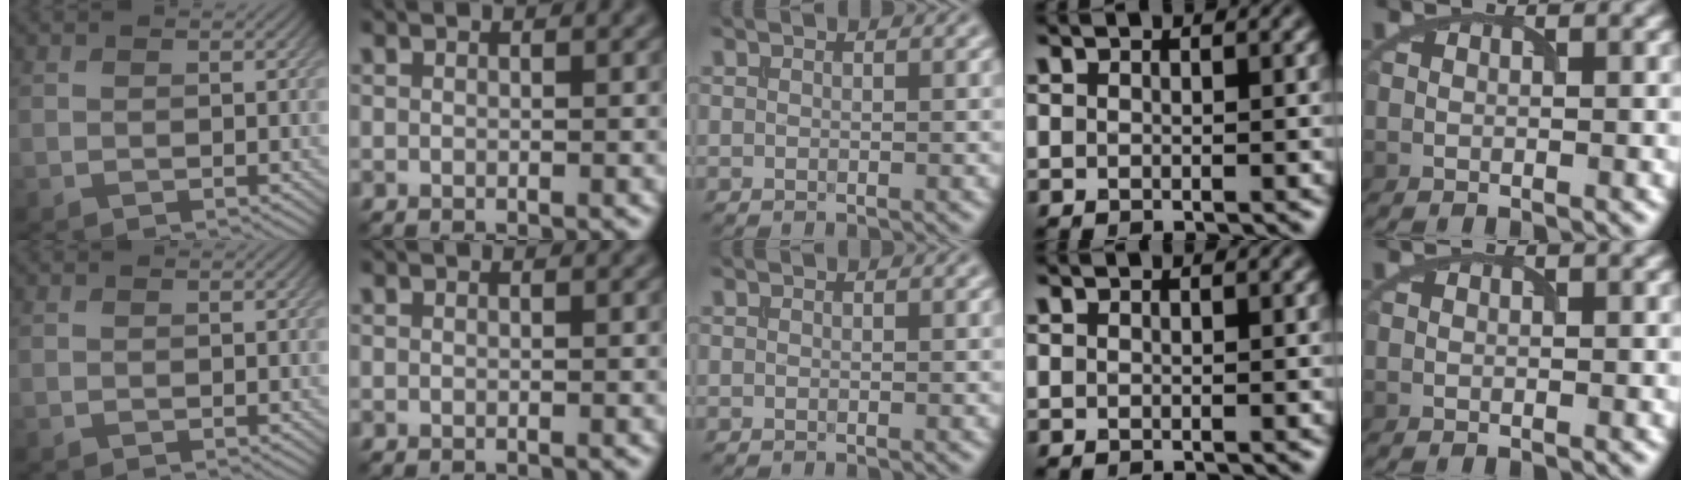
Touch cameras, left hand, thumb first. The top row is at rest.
{}